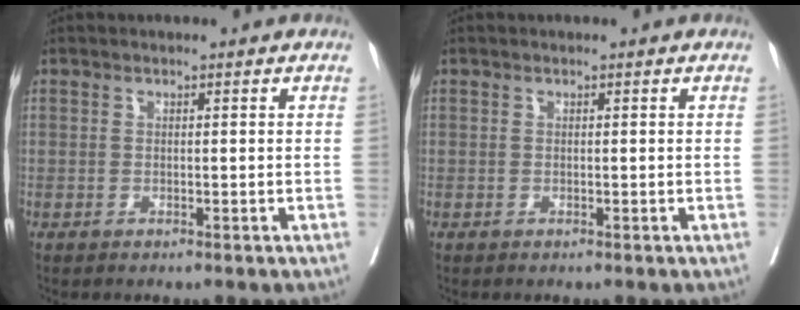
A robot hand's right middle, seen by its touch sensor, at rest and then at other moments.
{"total": 0.0}